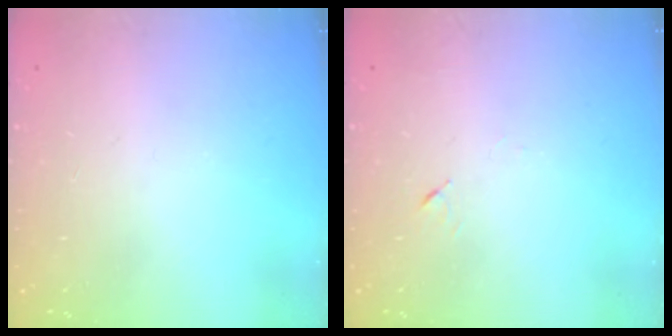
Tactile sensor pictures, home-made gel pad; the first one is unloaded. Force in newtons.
{"total": 4.2, "press": 4.1, "slide": 0.7}